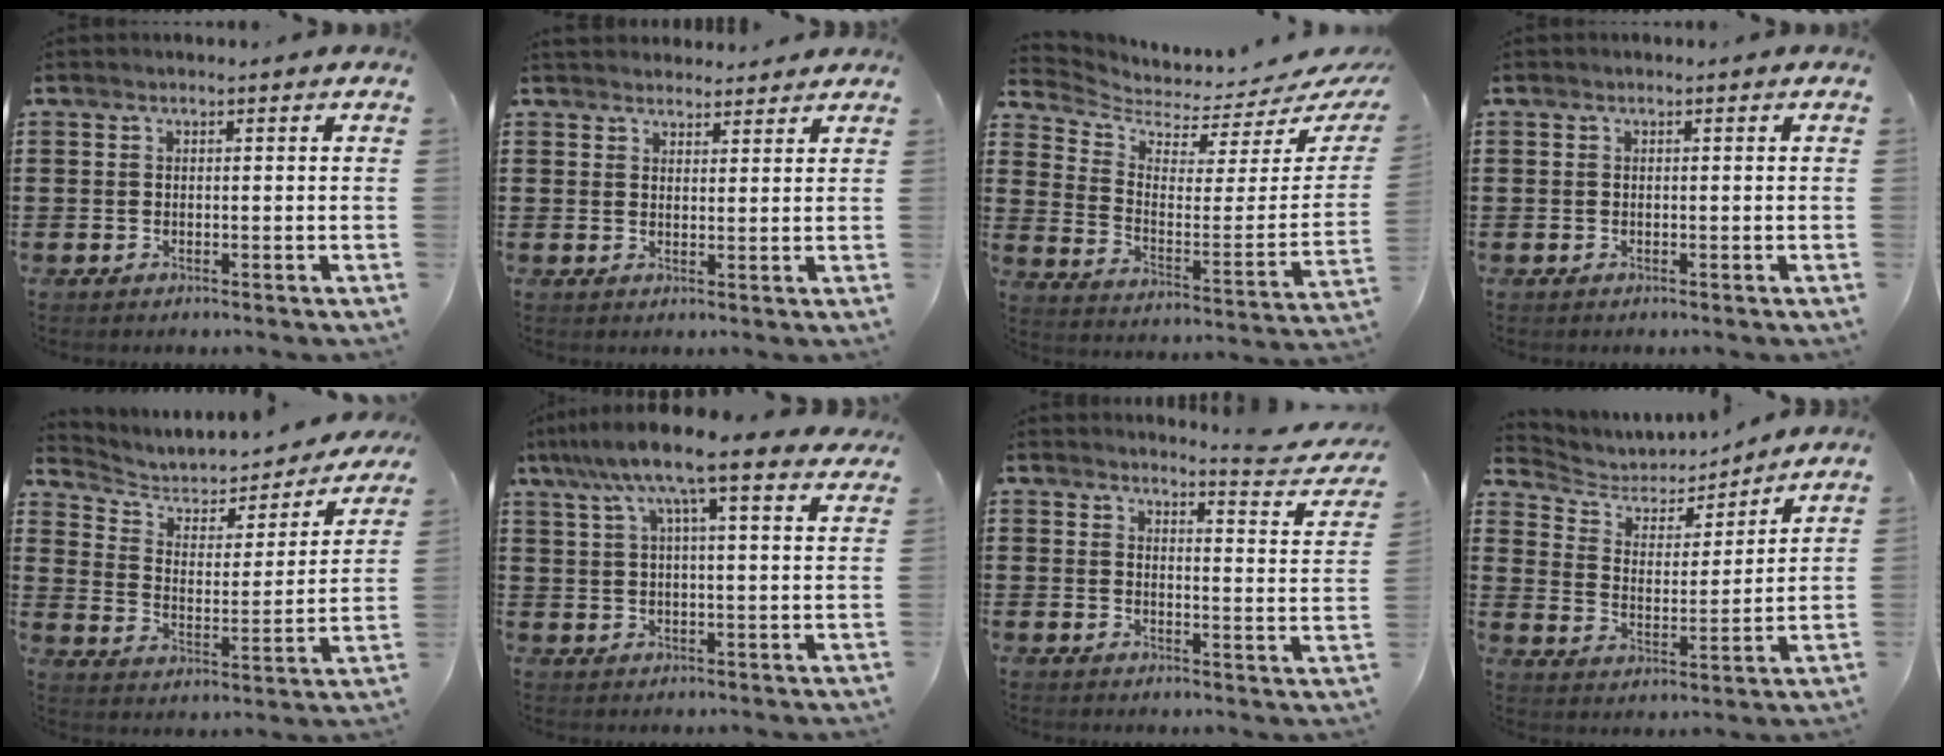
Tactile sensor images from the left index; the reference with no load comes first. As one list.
[{"total": 2.8, "force": [2.7, 0.6, -0.3], "torque": [-0.003, -0.006, 0.053]}, {"total": 2.7, "force": [2.5, 0.3, 1.1], "torque": [-0.043, -0.041, 0.035]}, {"total": 0.0}, {"total": 4.6, "force": [3.8, 2.3, 1.4], "torque": [-0.051, -0.024, 0.060]}, {"total": 10.4, "force": [7.4, 1.3, 7.2], "torque": [-0.161, -0.010, 0.128]}, {"total": 4.3, "force": [3.9, -0.4, 1.7], "torque": [-0.035, -0.032, 0.062]}, {"total": 4.1, "force": [3.7, 1.8, 0.7], "torque": [-0.042, -0.027, 0.057]}]